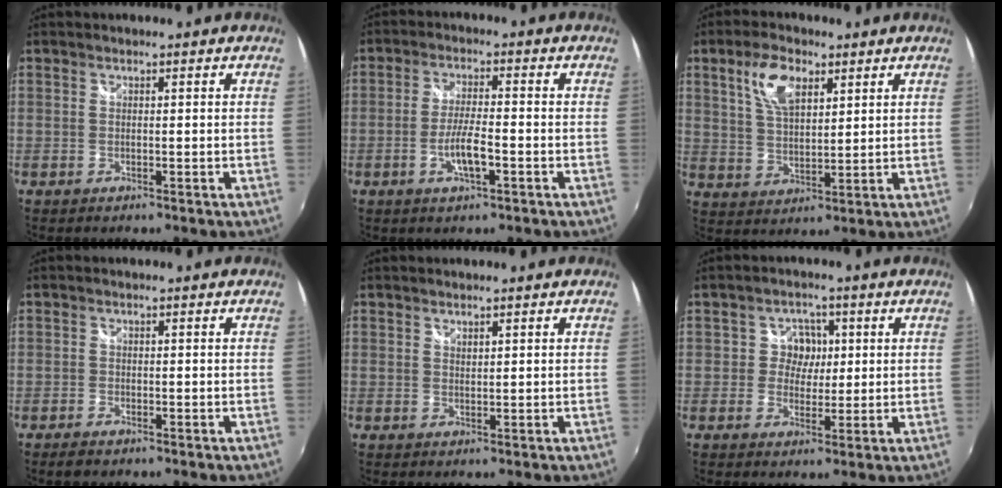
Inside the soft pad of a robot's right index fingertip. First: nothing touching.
{"total": 5.8, "force": [-2.2, 1.0, 5.2], "torque": [-0.102, -0.001, -0.040]}
{"total": 8.5, "force": [4.1, 4.1, 6.1], "torque": [-0.118, 0.013, 0.079]}
{"total": 2.0, "force": [-1.6, 0.7, 1.0], "torque": [-0.024, -0.005, -0.030]}
{"total": 0.8, "force": [0.7, 0.2, 0.2], "torque": [-0.003, 0.000, 0.013]}
{"total": 4.2, "force": [0.4, 4.0, 1.0], "torque": [-0.010, 0.007, 0.000]}